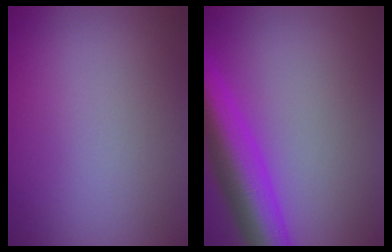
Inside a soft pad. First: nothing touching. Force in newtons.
{"total": 7.3, "press": 7.3, "slide": 0.4}